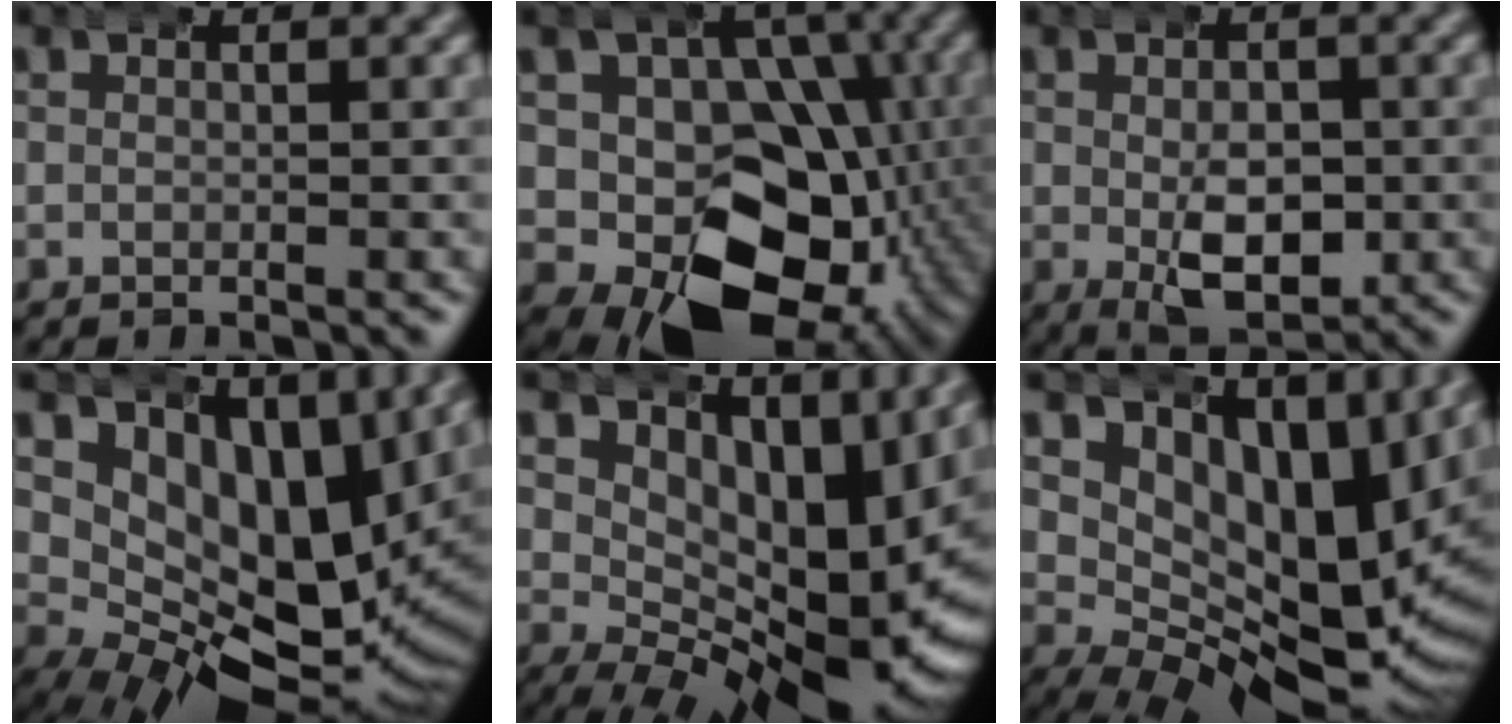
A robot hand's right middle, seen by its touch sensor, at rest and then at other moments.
{"total": 17.1, "force": [-1.3, 13.2, 10.8], "torque": [-0.204, -0.073, 0.003]}
{"total": 5.6, "force": [0.4, 3.2, 4.5], "torque": [-0.069, -0.015, 0.015]}
{"total": 14.8, "force": [3.6, 9.3, 10.9], "torque": [-0.176, -0.021, 0.063]}
{"total": 12.0, "force": [2.1, 5.8, 10.3], "torque": [-0.137, -0.028, 0.055]}
{"total": 14.4, "force": [3.4, 8.4, 11.2], "torque": [-0.171, -0.018, 0.063]}